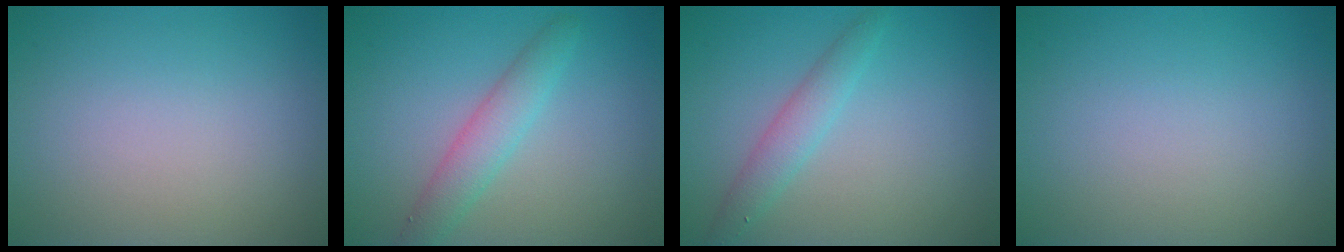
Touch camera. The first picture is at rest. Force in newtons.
{"total": 3.0, "press": 3.0, "slide": 0.3}
{"total": 2.3, "press": 2.3, "slide": 0.0}
{"total": 0.0}